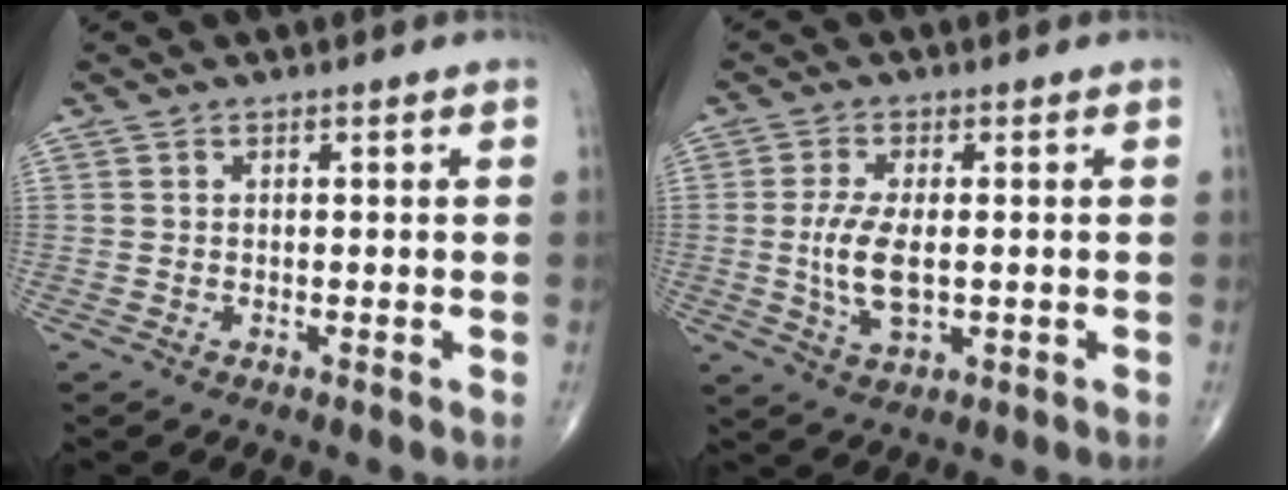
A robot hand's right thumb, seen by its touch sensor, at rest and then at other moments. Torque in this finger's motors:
{"motor_torque": [1.24, 2.81, 0.59, 0.45, 0.32]}